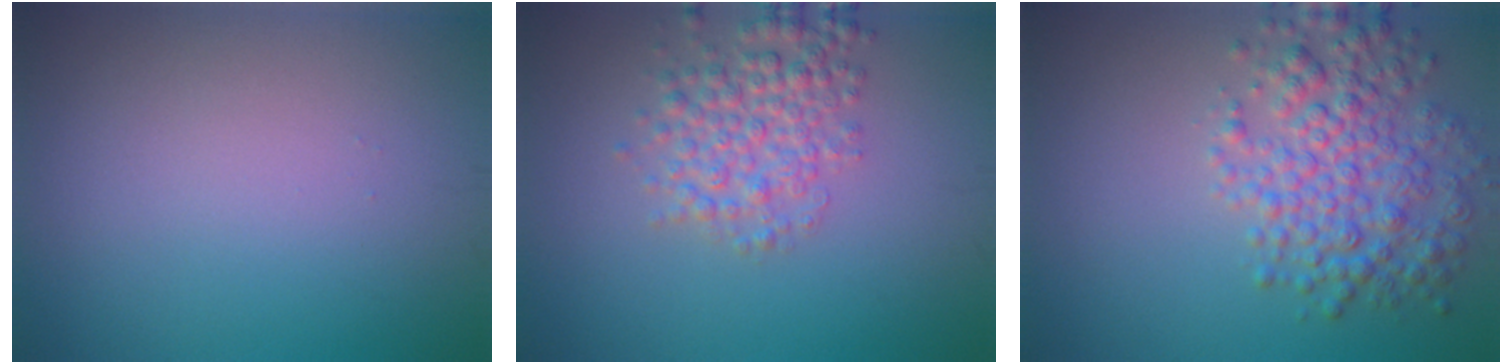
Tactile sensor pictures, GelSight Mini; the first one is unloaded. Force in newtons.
{"total": 4.0, "press": 4.0, "slide": 0.1}
{"total": 5.7, "press": 5.7, "slide": 0.2}